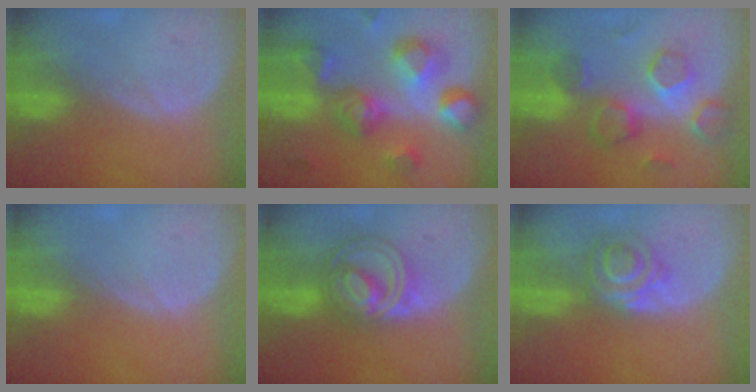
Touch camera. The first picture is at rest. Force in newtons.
{"total": 11.2, "press": 10.1, "slide": 5.0}
{"total": 8.2, "press": 8.0, "slide": 1.8}
{"total": 0.0}
{"total": 7.4, "press": 7.3, "slide": 0.4}
{"total": 6.2, "press": 5.3, "slide": 3.3}